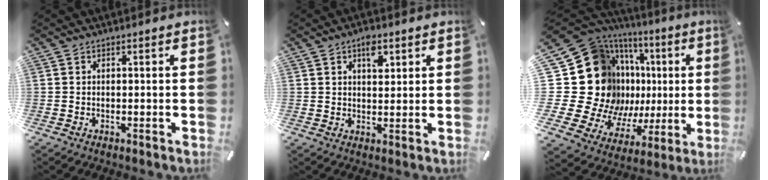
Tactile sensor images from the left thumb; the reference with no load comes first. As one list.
[{"total": 5.3, "force": [2.5, 3.0, 3.5], "torque": [-0.036, -0.010, 0.036]}, {"total": 31.2, "force": [4.0, 22.3, 21.4], "torque": [-0.369, -0.084, 0.136]}]